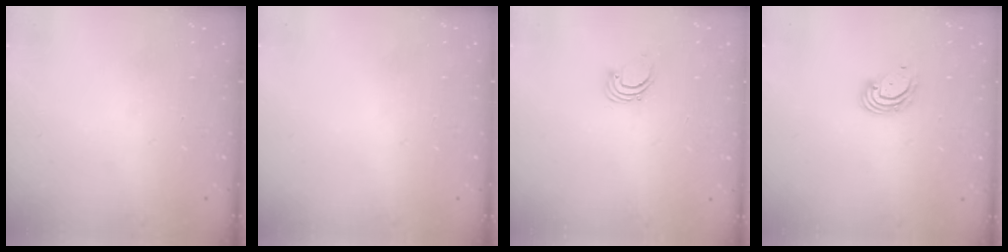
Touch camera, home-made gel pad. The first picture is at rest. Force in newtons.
{"total": 0.0}
{"total": 2.2, "press": 2.2, "slide": 0.2}
{"total": 4.5, "press": 4.5, "slide": 0.5}